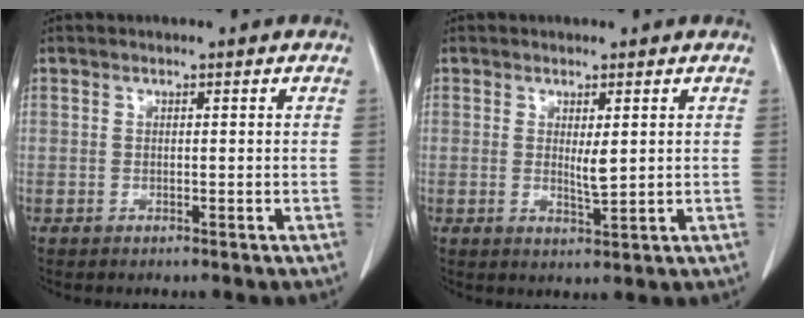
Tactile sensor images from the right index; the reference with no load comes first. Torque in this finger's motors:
{"motor_torque": [0.12, 0.04, 0.02, 0.01]}